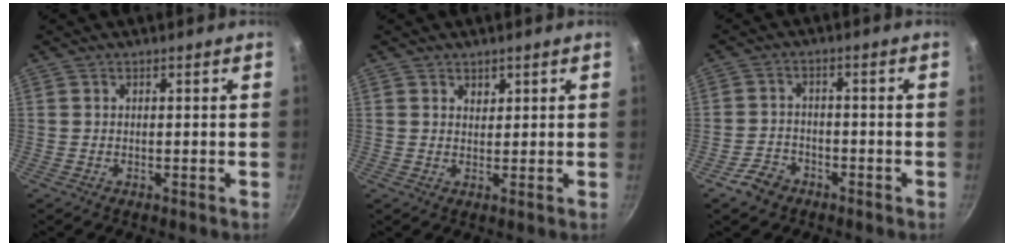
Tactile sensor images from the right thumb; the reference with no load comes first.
{"total": 1.6, "force": [1.0, 1.1, 0.5], "torque": [0.002, -0.006, 0.014]}
{"total": 4.8, "force": [-3.2, 3.2, 1.6], "torque": [-0.020, 0.033, -0.056]}